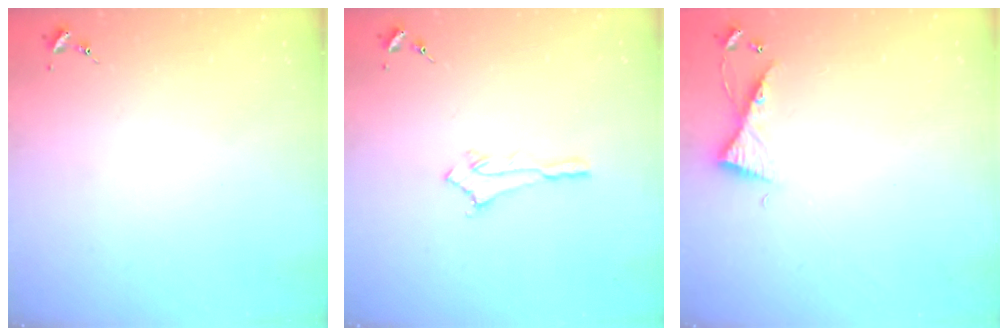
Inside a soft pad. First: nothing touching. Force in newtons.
{"total": 2.8, "press": 2.8, "slide": 0.3}
{"total": 6.2, "press": 6.2, "slide": 0.6}